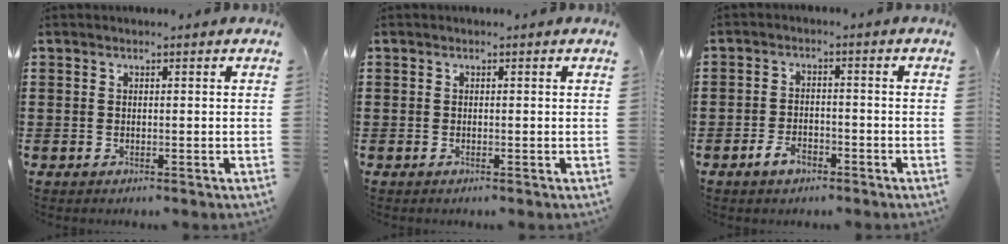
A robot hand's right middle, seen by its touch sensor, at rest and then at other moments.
{"total": 0.0}
{"total": 3.4, "force": [-2.4, 1.7, 1.7], "torque": [-0.038, 0.003, -0.049]}